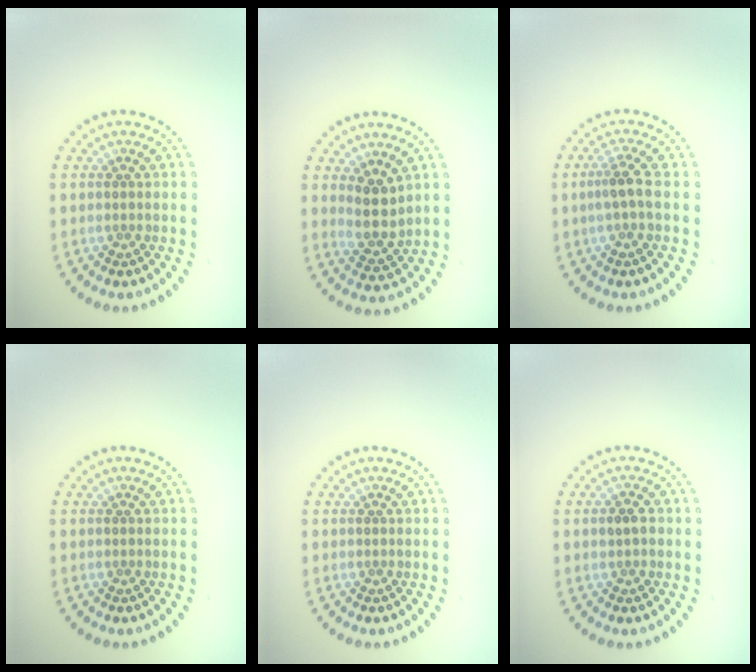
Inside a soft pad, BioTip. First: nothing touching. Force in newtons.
{"total": 2.9, "press": 2.4, "slide": 1.7}
{"total": 1.9, "press": 1.5, "slide": 1.2}
{"total": 0.0}
{"total": 0.0}
{"total": 1.4, "press": 1.4, "slide": 0.2}